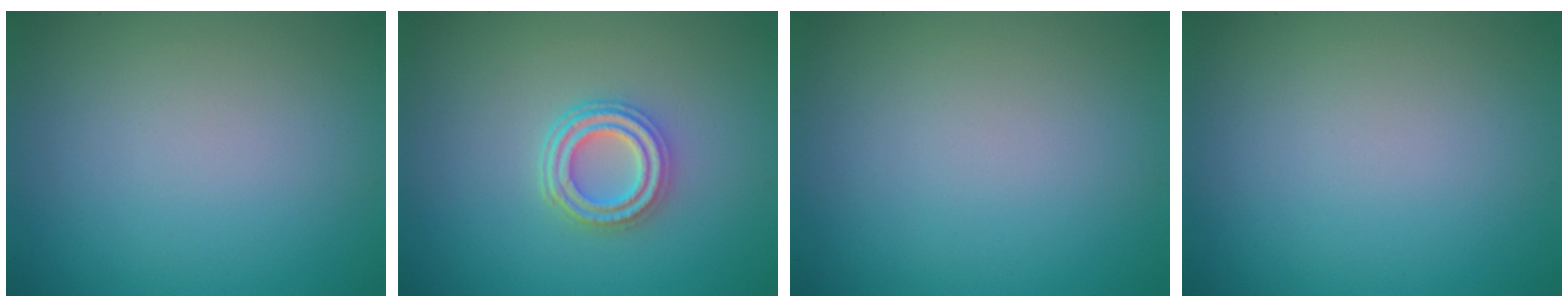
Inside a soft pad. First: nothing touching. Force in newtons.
{"total": 3.6, "press": 3.0, "slide": 2.0}
{"total": 0.0}
{"total": 0.0}